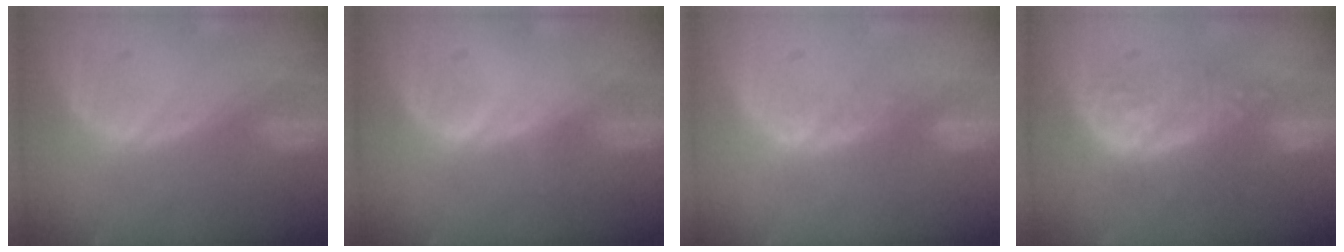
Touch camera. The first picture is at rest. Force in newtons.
{"total": 0.5, "press": 0.1, "slide": 0.5}
{"total": 2.5, "press": 1.9, "slide": 1.5}
{"total": 8.9, "press": 8.3, "slide": 3.2}